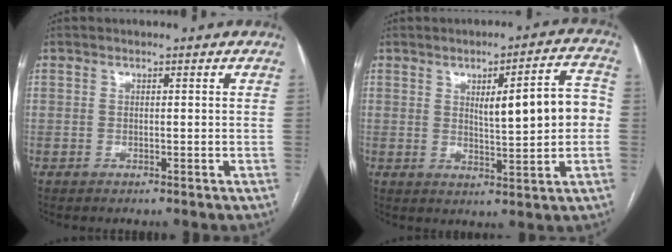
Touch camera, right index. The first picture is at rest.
{"total": 9.7, "force": [0.8, 1.8, 9.5], "torque": [-0.131, 0.024, 0.016]}